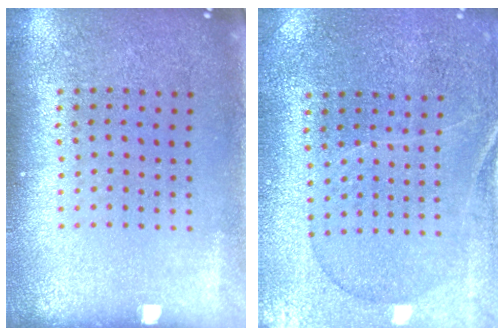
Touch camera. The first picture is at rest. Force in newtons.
{"total": 0.6, "press": 0.5, "slide": 0.3}